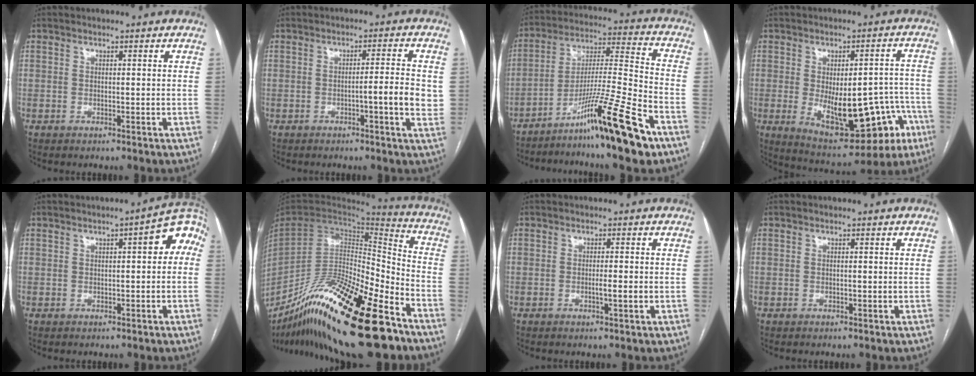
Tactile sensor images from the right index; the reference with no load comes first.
{"total": 5.0, "force": [-0.7, 0.3, 5.0], "torque": [-0.069, 0.002, -0.013]}
{"total": 17.5, "force": [-11.2, -1.0, 13.4], "torque": [-0.248, -0.020, -0.193]}
{"total": 17.2, "force": [-5.7, 7.9, 14.1], "torque": [-0.173, 0.019, -0.056]}
{"total": 6.2, "force": [1.2, 1.9, 5.8], "torque": [-0.065, 0.031, 0.009]}
{"total": 30.4, "force": [-20.2, 5.1, 22.2], "torque": [-0.371, -0.043, -0.351]}
{"total": 1.8, "force": [-0.5, -0.1, 1.7], "torque": [-0.032, -0.002, -0.010]}
{"total": 0.0}